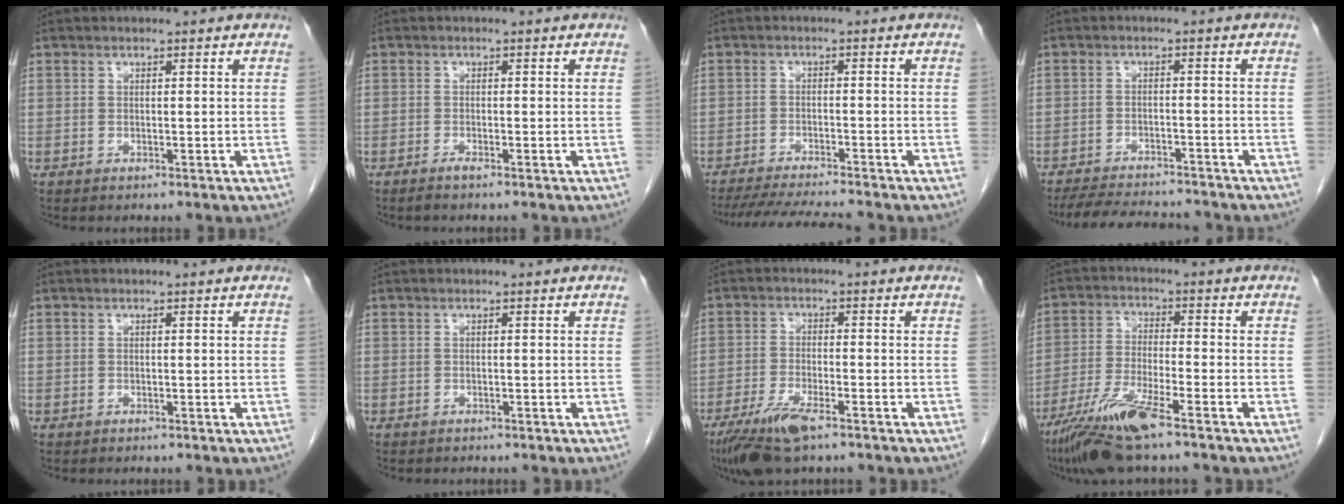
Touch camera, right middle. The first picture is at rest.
{"total": 1.1, "force": [-0.9, -0.1, 0.7], "torque": [-0.015, -0.001, -0.018]}
{"total": 9.3, "force": [-8.5, -0.2, 3.7], "torque": [-0.058, -0.013, -0.137]}
{"total": 11.1, "force": [-10.2, 1.9, 3.7], "torque": [-0.062, -0.004, -0.147]}
{"total": 0.0}
{"total": 0.6, "force": [-0.6, 0.3, 0.1], "torque": [-0.011, 0.001, -0.010]}
{"total": 7.8, "force": [-5.2, 1.7, 5.6], "torque": [-0.111, -0.016, -0.092]}
{"total": 10.1, "force": [-6.8, 0.6, 7.4], "torque": [-0.154, -0.027, -0.128]}